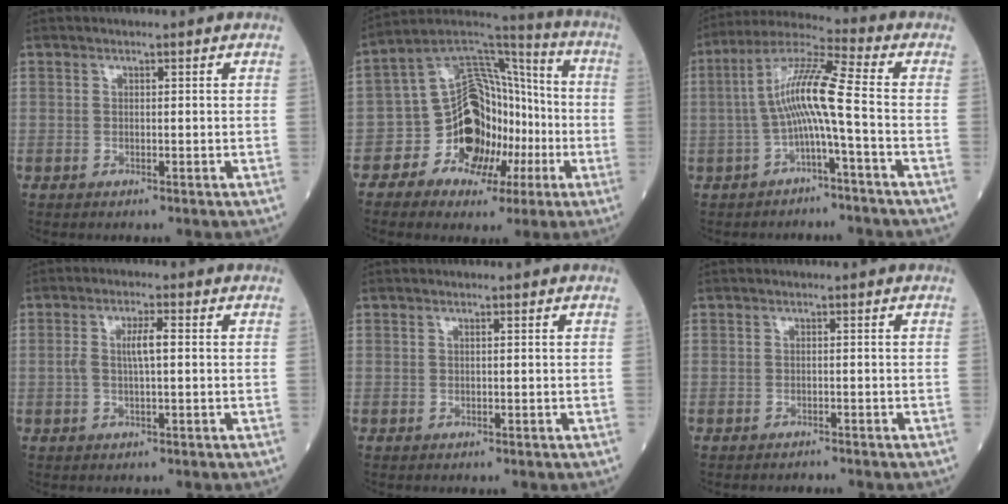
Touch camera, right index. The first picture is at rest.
{"total": 13.8, "force": [-4.6, 10.2, 8.2], "torque": [-0.133, 0.040, -0.072]}
{"total": 9.2, "force": [-1.6, -0.4, 9.1], "torque": [-0.173, 0.029, -0.036]}
{"total": 3.7, "force": [0.3, 0.6, 3.6], "torque": [-0.073, 0.008, 0.006]}
{"total": 0.0}
{"total": 0.9, "force": [-0.9, 0.0, -0.1], "torque": [-0.003, -0.004, -0.013]}